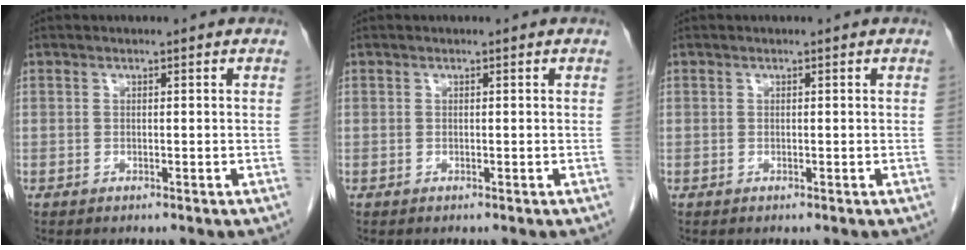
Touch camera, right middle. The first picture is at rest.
{"total": 0.0}
{"total": 0.0}